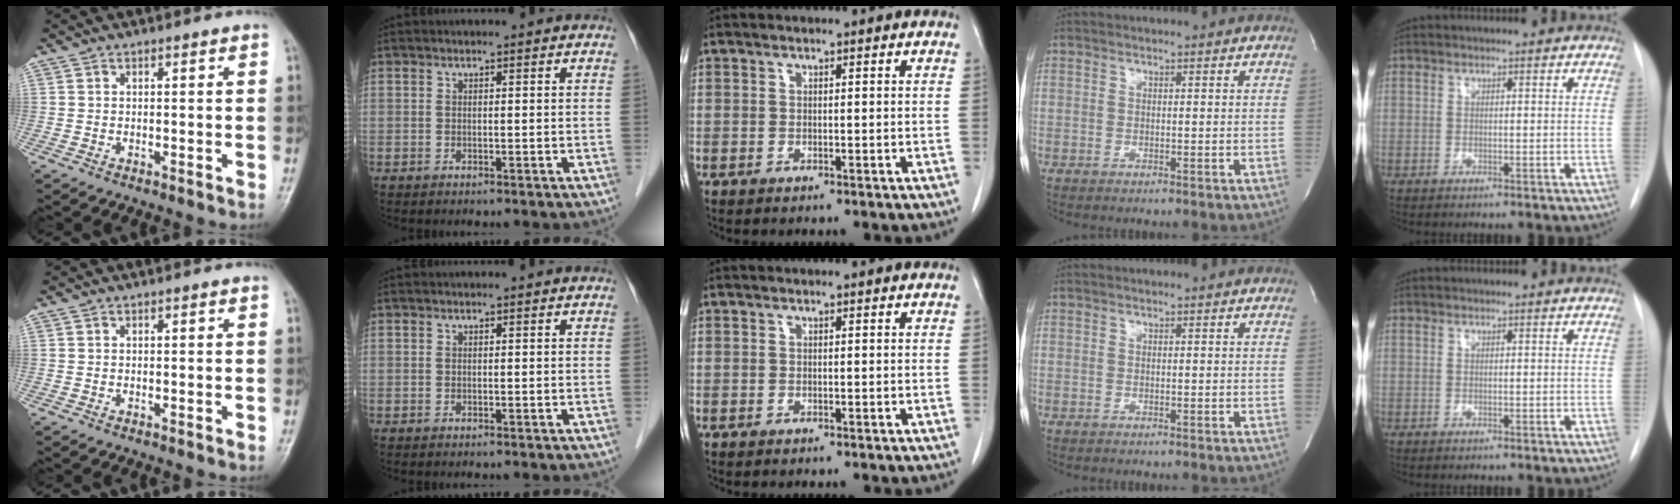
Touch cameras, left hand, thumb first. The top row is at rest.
{}